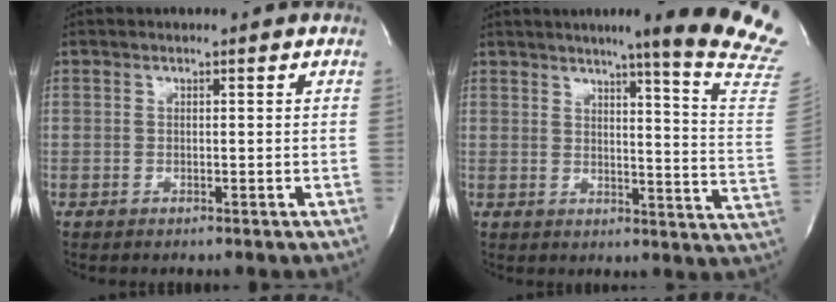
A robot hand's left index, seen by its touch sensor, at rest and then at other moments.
{"total": 17.3, "force": [13.9, -2.0, 10.1], "torque": [-0.127, -0.090, 0.155]}